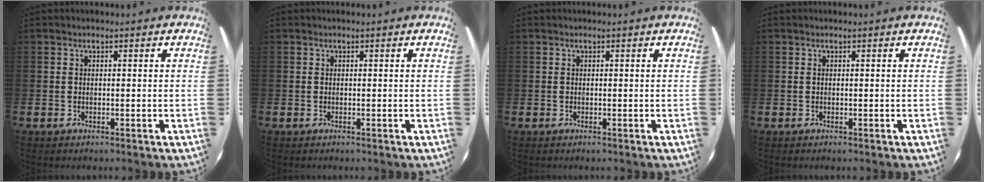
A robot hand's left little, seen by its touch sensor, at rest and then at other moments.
{"total": 0.0}
{"total": 0.0}
{"total": 0.0}